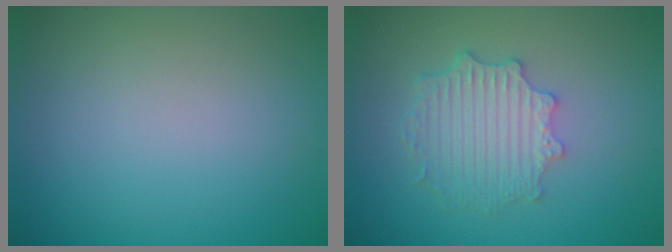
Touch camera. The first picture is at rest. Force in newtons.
{"total": 4.1, "press": 3.4, "slide": 2.3}